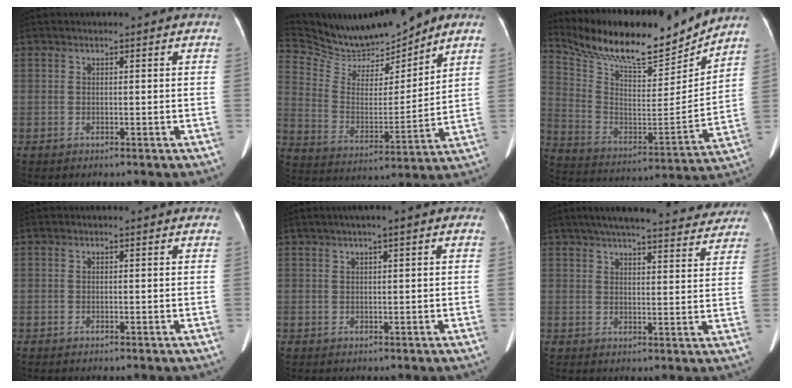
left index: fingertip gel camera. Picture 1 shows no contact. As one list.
[{"total": 14.6, "force": [13.7, 2.9, 4.1], "torque": [-0.094, -0.004, 0.253]}, {"total": 21.3, "force": [19.2, 3.4, 8.4], "torque": [-0.168, -0.016, 0.317]}, {"total": 0.0}, {"total": 2.5, "force": [1.2, 0.2, 2.2], "torque": [-0.040, 0.015, 0.021]}, {"total": 23.8, "force": [20.8, 4.4, 10.6], "torque": [-0.158, 0.018, 0.259]}]